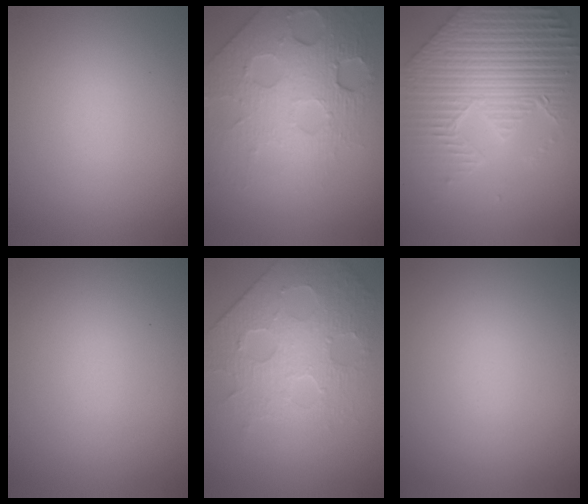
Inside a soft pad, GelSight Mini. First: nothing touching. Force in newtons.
{"total": 8.3, "press": 5.4, "slide": 6.2}
{"total": 8.6, "press": 6.5, "slide": 5.6}
{"total": 0.0}
{"total": 4.6, "press": 4.4, "slide": 1.1}
{"total": 0.0}